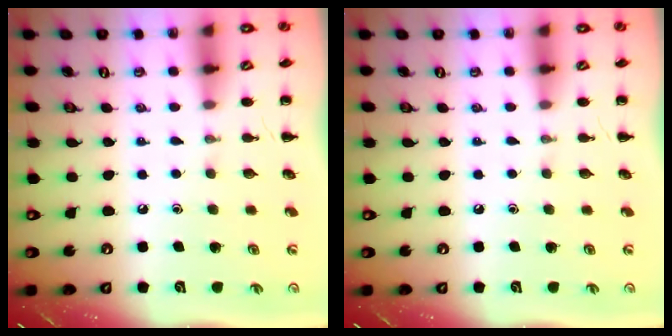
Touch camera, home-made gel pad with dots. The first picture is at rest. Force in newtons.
{"total": 0.0}